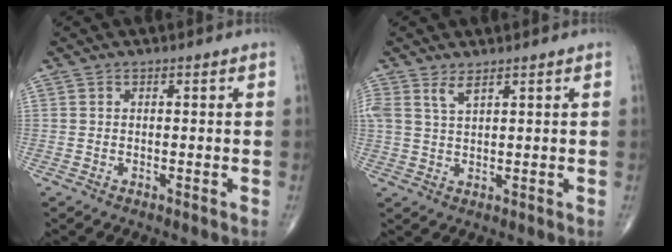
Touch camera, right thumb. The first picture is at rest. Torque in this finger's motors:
{"motor_torque": [-0.13, 0.20, 0.38, 0.44, 0.03]}